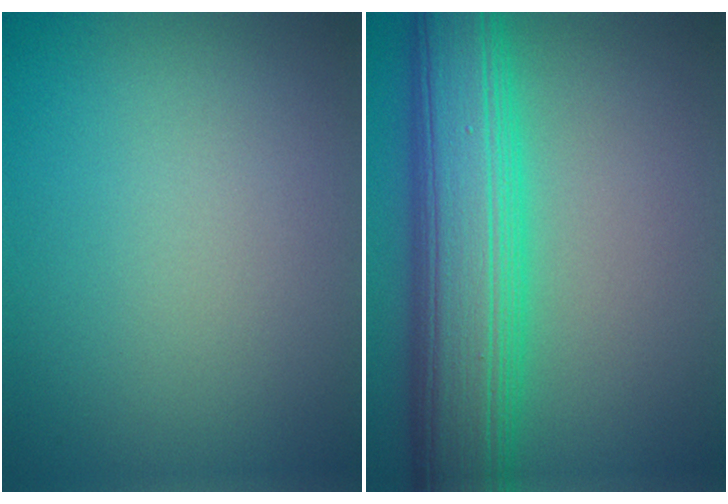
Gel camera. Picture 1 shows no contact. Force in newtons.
{"total": 10.4, "press": 10.4, "slide": 0.3}